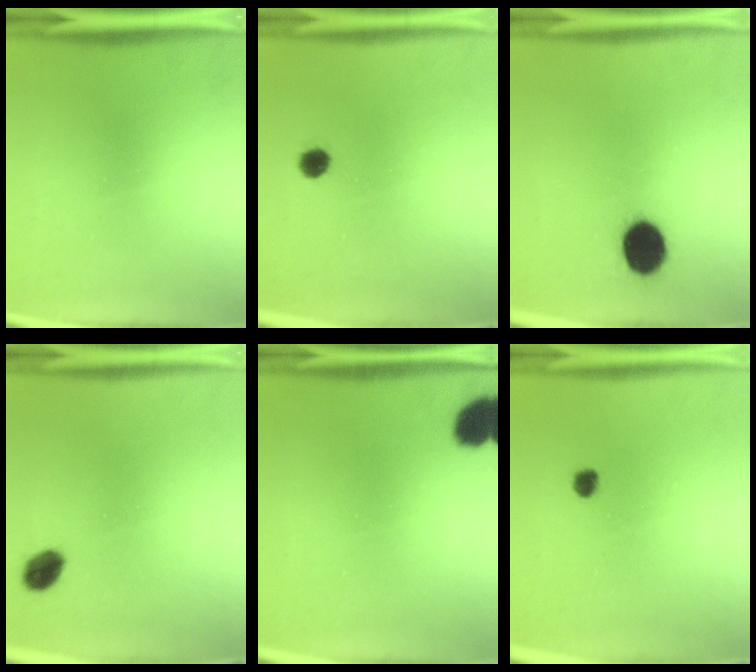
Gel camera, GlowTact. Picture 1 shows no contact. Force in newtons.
{"total": 2.4}
{"total": 10.1}
{"total": 4.5}
{"total": 6.7}
{"total": 2.0}